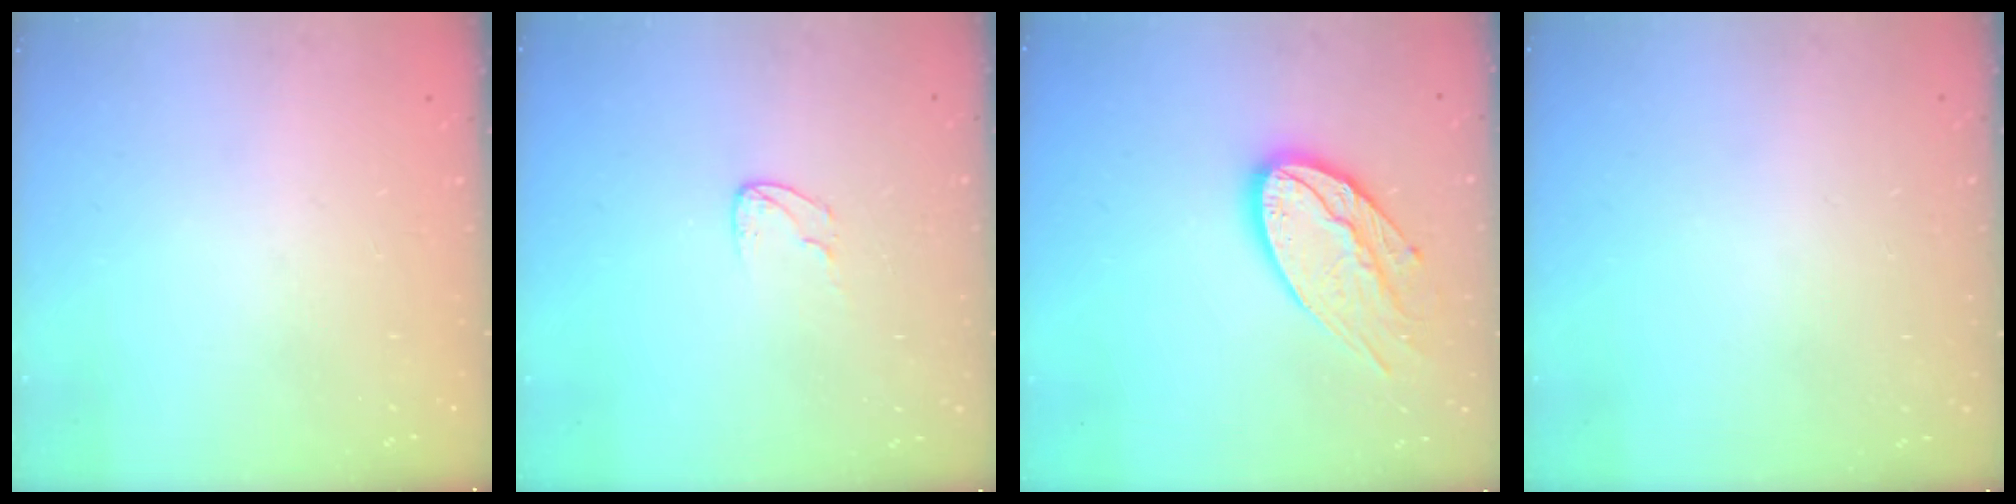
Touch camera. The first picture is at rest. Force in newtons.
{"total": 3.9, "press": 3.9, "slide": 0.2}
{"total": 15.8, "press": 15.8, "slide": 1.2}
{"total": 0.0}